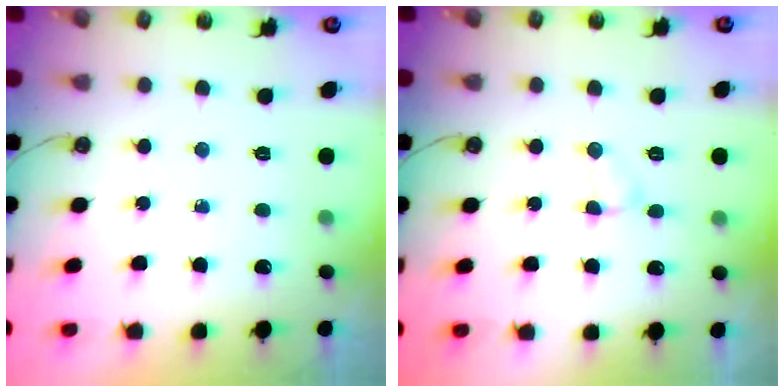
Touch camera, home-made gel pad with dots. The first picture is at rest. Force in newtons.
{"total": 2.7, "press": 2.7, "slide": 0.4}